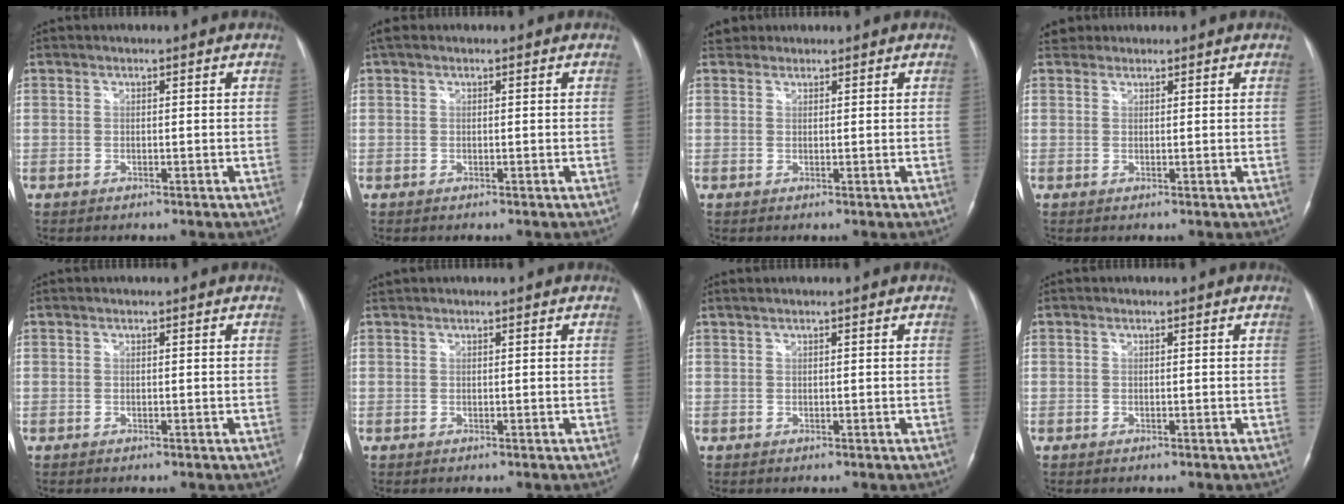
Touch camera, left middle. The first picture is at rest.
{"total": 1.7, "force": [1.2, 0.7, 1.0], "torque": [-0.027, 0.027, 0.020]}
{"total": 1.8, "force": [1.5, 0.9, -0.3], "torque": [0.004, 0.015, 0.022]}
{"total": 1.9, "force": [1.6, 0.9, -0.3], "torque": [0.004, 0.014, 0.023]}
{"total": 0.0}
{"total": 0.5, "force": [0.5, -0.1, 0.1], "torque": [-0.011, 0.013, 0.015]}
{"total": 0.9, "force": [0.7, -0.1, 0.6], "torque": [-0.017, 0.014, 0.018]}
{"total": 0.0}